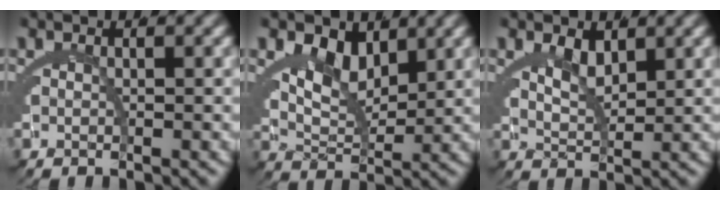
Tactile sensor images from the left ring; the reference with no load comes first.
{"total": 5.7, "force": [1.8, 4.2, 3.4], "torque": [-0.073, -0.012, 0.030]}
{"total": 2.2, "force": [0.9, 1.2, 1.6], "torque": [-0.029, -0.010, 0.019]}